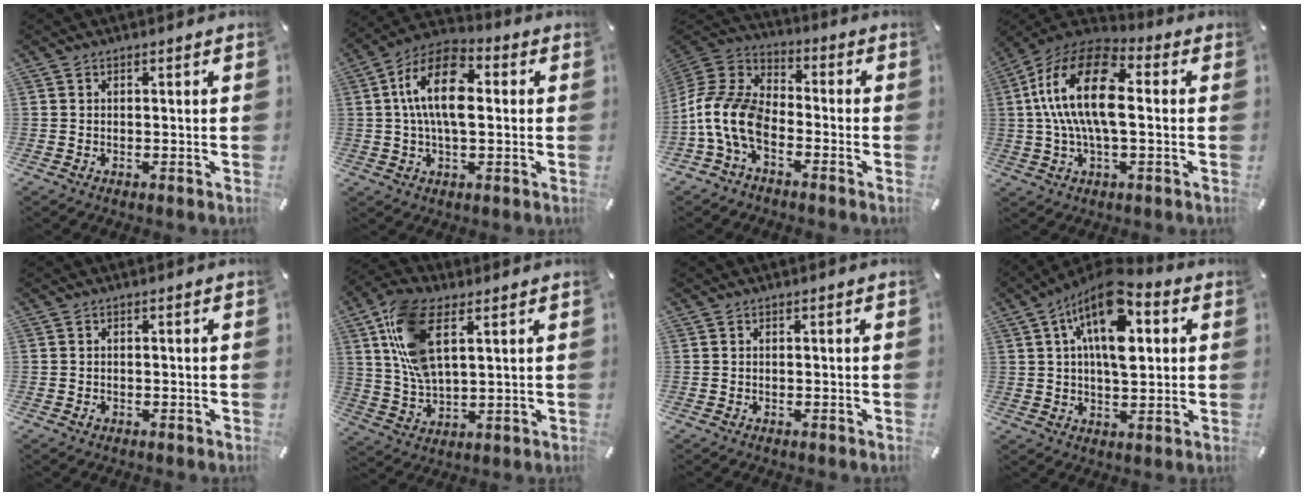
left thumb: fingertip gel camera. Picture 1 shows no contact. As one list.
[{"total": 13.4, "force": [1.4, 7.3, 11.1], "torque": [-0.219, 0.000, 0.021]}, {"total": 12.9, "force": [-5.7, 7.8, 8.5], "torque": [-0.202, 0.015, -0.112]}, {"total": 17.8, "force": [1.8, 8.9, 15.3], "torque": [-0.320, 0.004, 0.029]}, {"total": 0.5, "force": [-0.2, 0.4, 0.3], "torque": [-0.005, 0.000, -0.005]}, {"total": 14.0, "force": [5.7, 7.0, 10.8], "torque": [-0.237, -0.002, 0.106]}, {"total": 0.0}, {"total": 15.3, "force": [5.1, 8.0, 12.0], "torque": [-0.210, -0.017, 0.085]}]